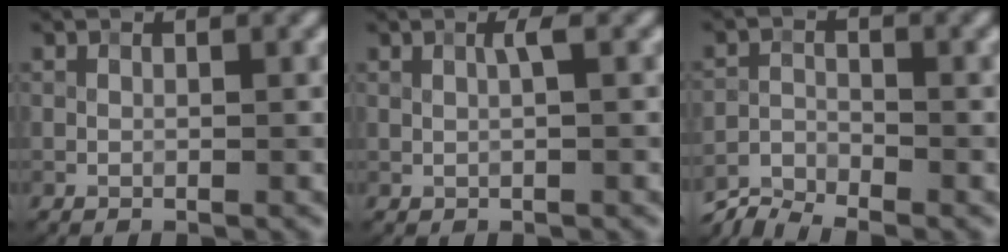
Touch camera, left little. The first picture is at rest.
{"total": 0.9, "force": [0.3, 0.0, 0.8], "torque": [-0.020, 0.003, 0.006]}
{"total": 3.7, "force": [-3.5, 0.5, 0.9], "torque": [-0.020, -0.006, -0.077]}